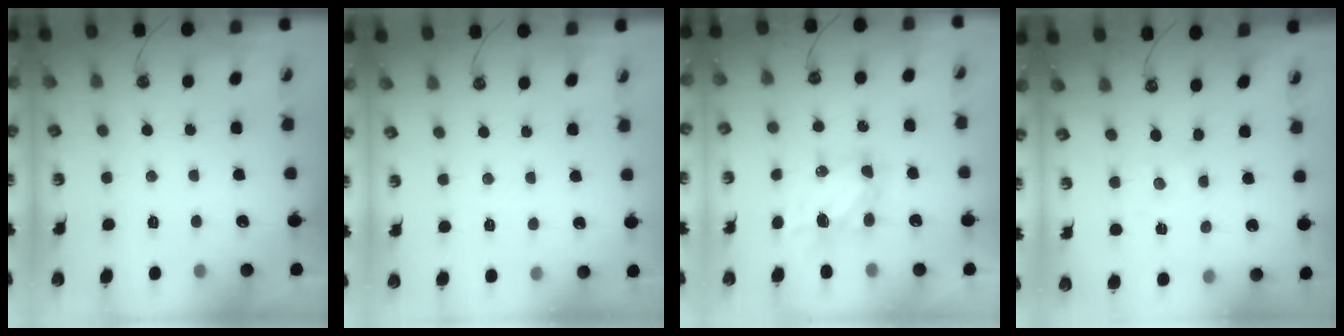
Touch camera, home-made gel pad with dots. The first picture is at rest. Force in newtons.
{"total": 2.5, "press": 2.5, "slide": 0.4}
{"total": 5.9, "press": 5.9, "slide": 0.3}
{"total": 0.0}